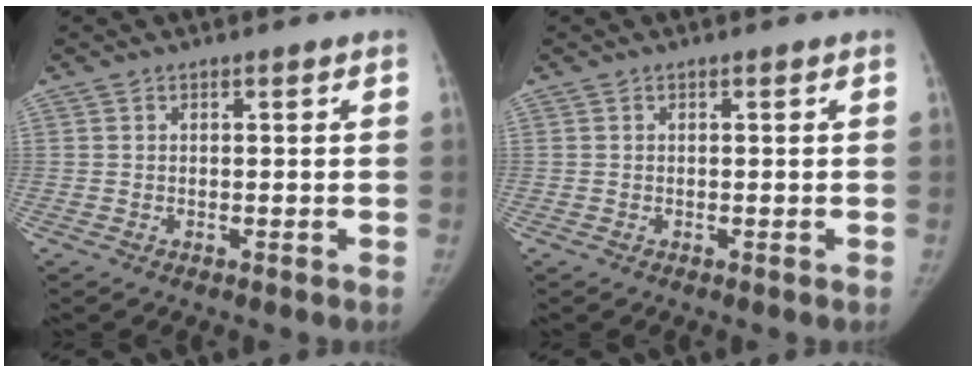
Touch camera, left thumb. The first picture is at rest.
{"total": 0.0}